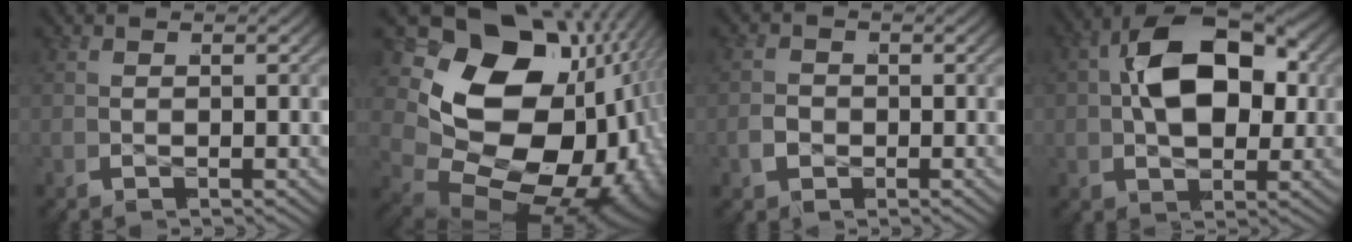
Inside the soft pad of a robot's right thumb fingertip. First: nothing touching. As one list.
[{"total": 26.9, "force": [-2.7, 18.8, 19.0], "torque": [-0.345, -0.059, -0.018]}, {"total": 2.1, "force": [-0.5, 1.9, 0.8], "torque": [-0.020, 0.000, -0.009]}, {"total": 12.5, "force": [1.2, 7.6, 9.8], "torque": [-0.188, -0.007, 0.022]}]